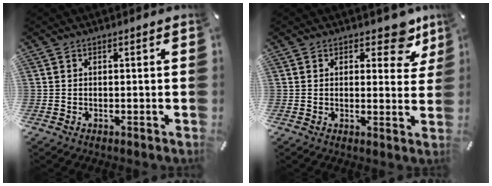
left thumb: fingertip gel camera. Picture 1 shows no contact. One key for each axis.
{"total": 9.3, "fx": 5.8, "fy": 4.6, "fz": 5.6, "tx": -0.051, "ty": -0.037, "tz": 0.096}